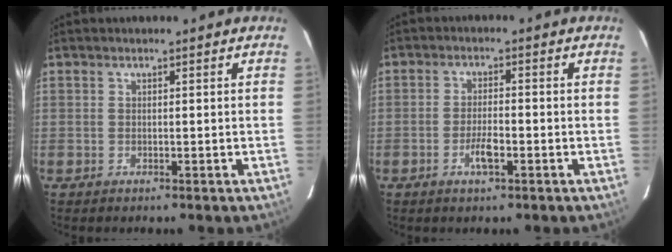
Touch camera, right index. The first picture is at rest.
{"total": 3.5, "force": [-1.5, 0.6, 3.1], "torque": [-0.059, 0.000, -0.028]}